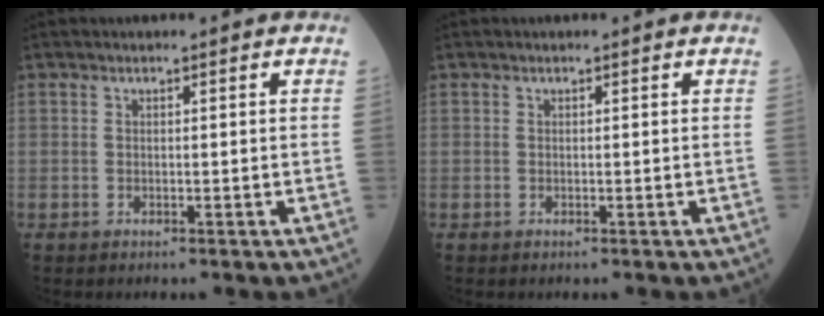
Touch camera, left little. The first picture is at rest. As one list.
[{"total": 0.0}]